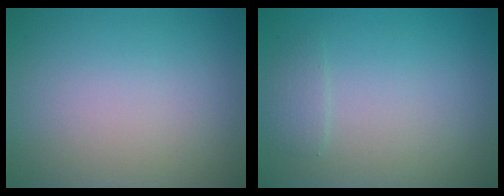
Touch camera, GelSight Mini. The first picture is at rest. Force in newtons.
{"total": 1.1, "press": 1.1, "slide": 0.2}